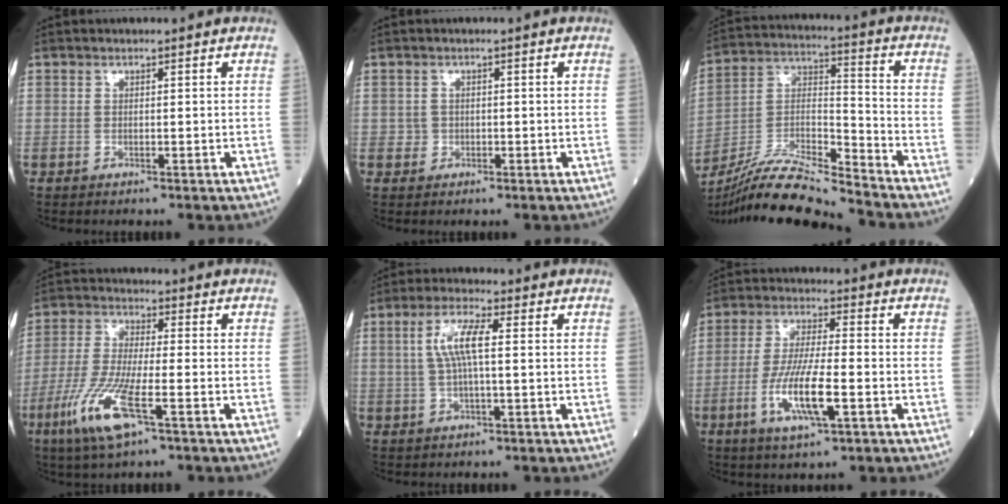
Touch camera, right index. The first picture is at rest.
{"total": 1.2, "force": [-0.2, 1.2, 0.1], "torque": [0.003, 0.005, -0.004]}
{"total": 15.3, "force": [-14.3, -0.7, 5.5], "torque": [-0.105, 0.009, -0.266]}
{"total": 10.6, "force": [-4.8, 1.4, 9.4], "torque": [-0.203, -0.023, -0.094]}
{"total": 6.1, "force": [1.0, 1.0, 5.9], "torque": [-0.126, 0.010, 0.020]}
{"total": 10.2, "force": [-3.3, 1.7, 9.5], "torque": [-0.187, -0.008, -0.062]}